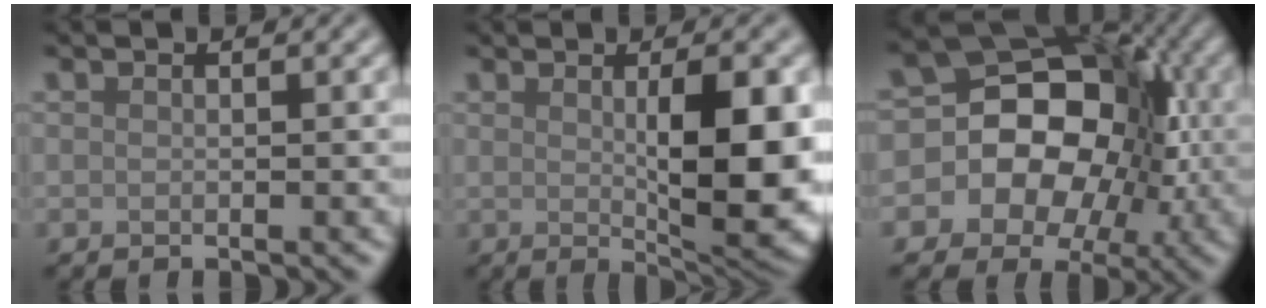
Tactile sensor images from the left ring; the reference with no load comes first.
{"total": 8.9, "force": [0.3, 2.6, 8.5], "torque": [-0.118, -0.006, 0.013]}
{"total": 16.5, "force": [-1.4, 13.8, 9.0], "torque": [-0.148, 0.032, -0.058]}